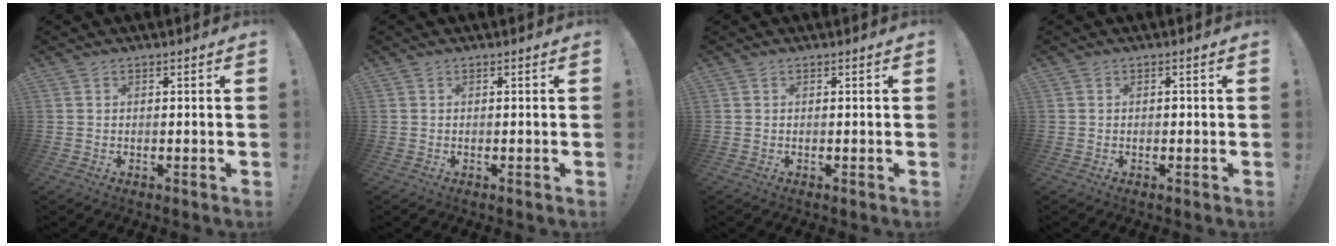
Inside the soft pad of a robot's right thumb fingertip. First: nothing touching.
{"total": 0.0}
{"total": 0.0}
{"total": 0.6, "force": [-0.4, 0.4, 0.2], "torque": [-0.008, 0.003, -0.006]}